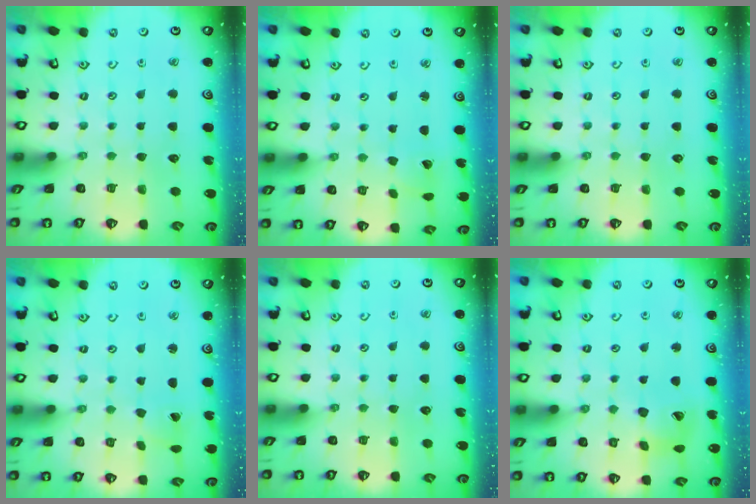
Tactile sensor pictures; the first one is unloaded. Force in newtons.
{"total": 1.9, "press": 1.8, "slide": 0.3}
{"total": 0.0}
{"total": 0.7, "press": 0.7, "slide": 0.0}
{"total": 0.0}
{"total": 11.9, "press": 11.8, "slide": 1.4}